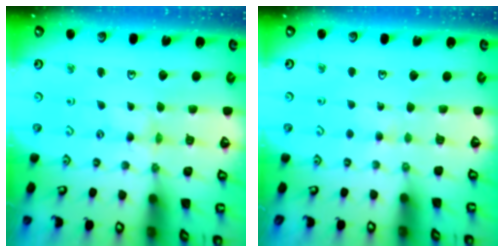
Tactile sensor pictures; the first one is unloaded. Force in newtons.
{"total": 3.2, "press": 3.2, "slide": 0.4}